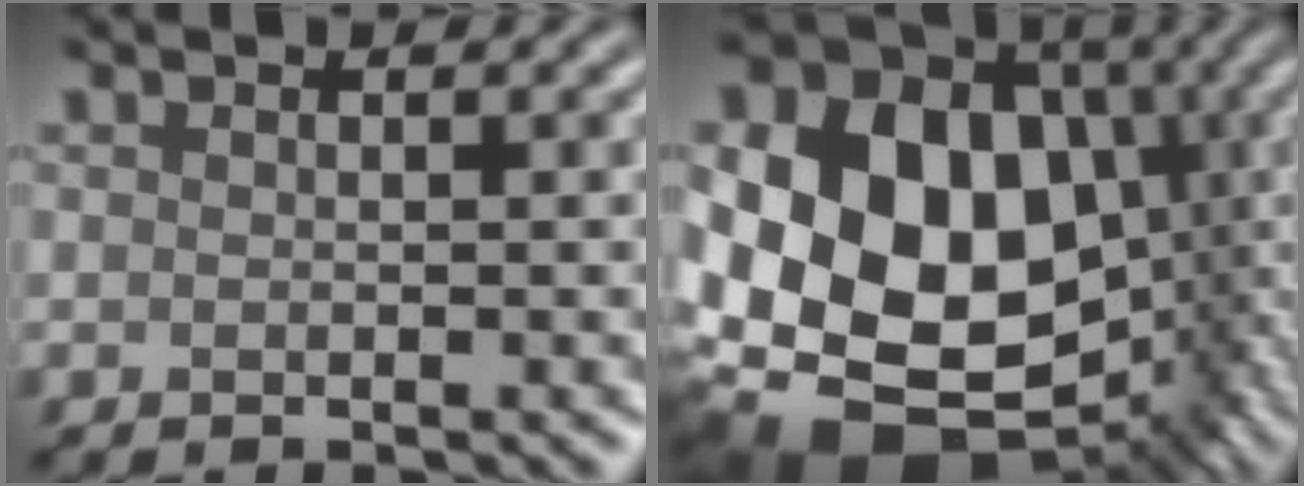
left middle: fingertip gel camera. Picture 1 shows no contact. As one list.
[{"total": 21.8, "force": [-1.7, 17.7, 12.6], "torque": [-0.226, -0.008, -0.047]}]